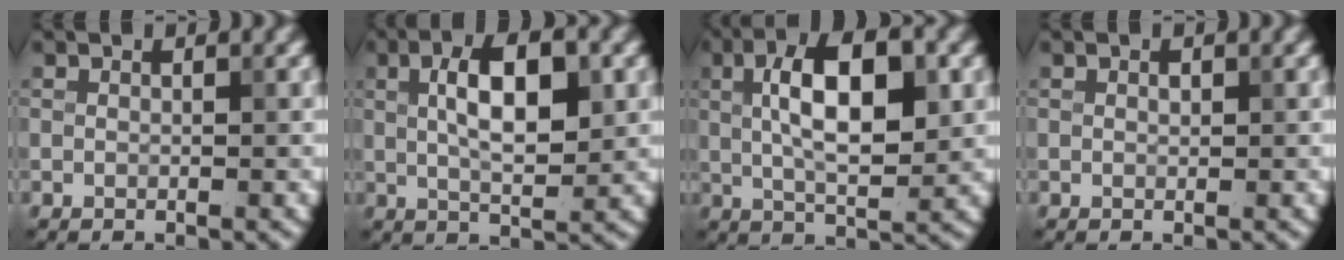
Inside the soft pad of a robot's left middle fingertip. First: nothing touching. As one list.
[{"total": 6.4, "force": [1.2, 2.3, 5.9], "torque": [-0.103, 0.010, 0.020]}, {"total": 8.3, "force": [1.3, 3.2, 7.6], "torque": [-0.129, 0.010, 0.020]}, {"total": 0.6, "force": [0.1, 0.4, 0.5], "torque": [-0.015, 0.002, 0.001]}]